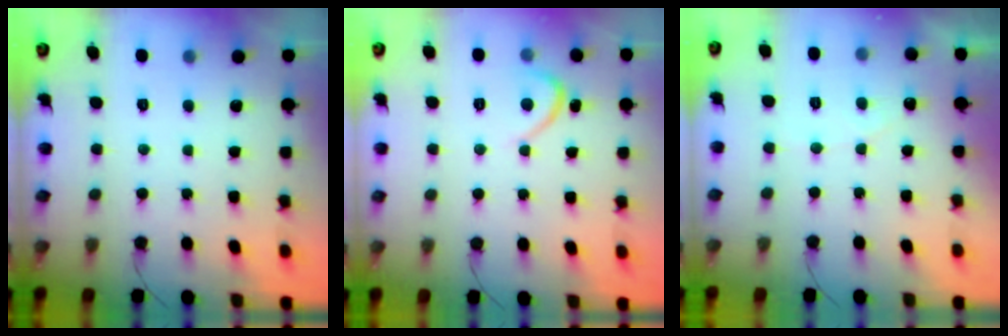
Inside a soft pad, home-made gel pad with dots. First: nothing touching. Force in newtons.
{"total": 2.7, "press": 2.7, "slide": 0.3}
{"total": 3.1, "press": 3.1, "slide": 0.1}